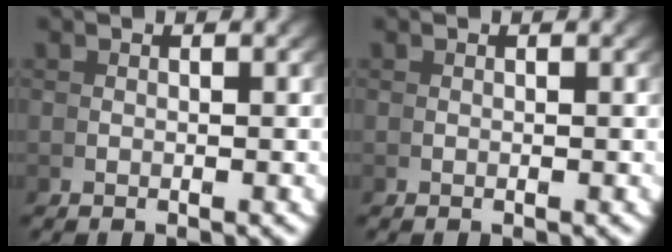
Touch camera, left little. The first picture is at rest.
{"total": 0.0}